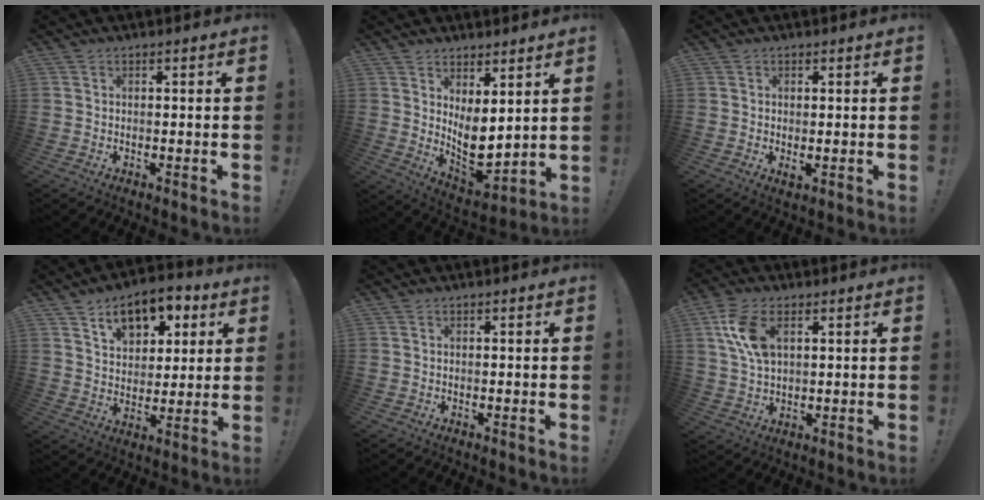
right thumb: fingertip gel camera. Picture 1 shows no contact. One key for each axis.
{"total": 8.7, "fx": 2.6, "fy": 4.6, "fz": 6.9, "tx": -0.099, "ty": -0.049, "tz": 0.059}
{"total": 1.3, "fx": 0.3, "fy": 0.7, "fz": 1.1, "tx": -0.018, "ty": 0.001, "tz": 0.006}
{"total": 12.0, "fx": 6.9, "fy": 7.5, "fz": 6.2, "tx": -0.087, "ty": -0.035, "tz": 0.126}
{"total": 0.0}
{"total": 10.1, "fx": 3.7, "fy": 5.6, "fz": 7.6, "tx": -0.150, "ty": -0.006, "tz": 0.067}